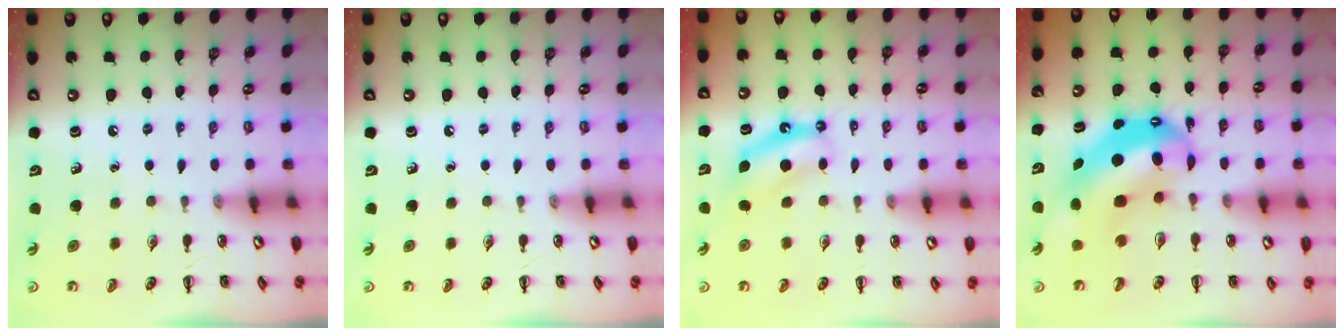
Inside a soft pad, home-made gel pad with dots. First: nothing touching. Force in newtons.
{"total": 0.0}
{"total": 7.3, "press": 7.3, "slide": 1.1}
{"total": 11.2, "press": 10.8, "slide": 2.7}